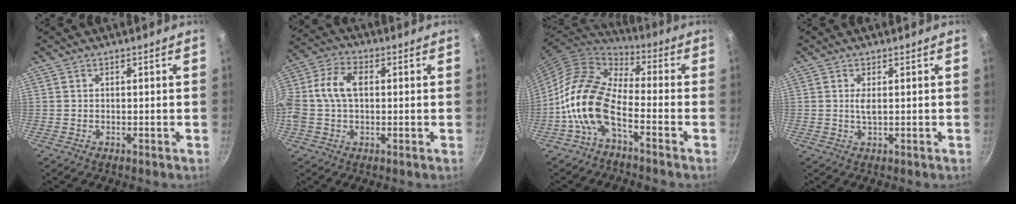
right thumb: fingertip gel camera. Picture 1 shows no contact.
{"total": 10.6, "force": [0.8, 6.7, 8.2], "torque": [-0.162, 0.028, 0.000]}
{"total": 14.4, "force": [-5.3, 7.0, 11.4], "torque": [-0.207, 0.050, -0.123]}
{"total": 1.9, "force": [0.4, 0.5, 1.8], "torque": [-0.039, -0.003, 0.009]}